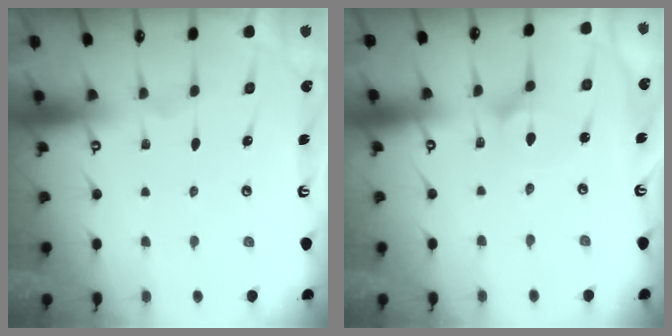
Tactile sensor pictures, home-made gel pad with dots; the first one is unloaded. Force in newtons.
{"total": 2.2, "press": 2.2, "slide": 0.1}